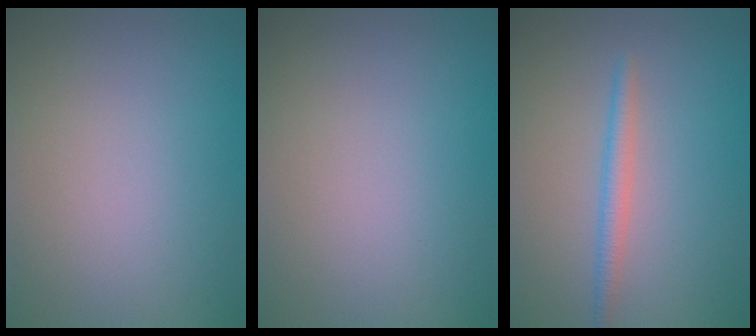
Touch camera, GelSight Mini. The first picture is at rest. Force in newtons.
{"total": 0.0}
{"total": 1.9, "press": 1.9, "slide": 0.1}